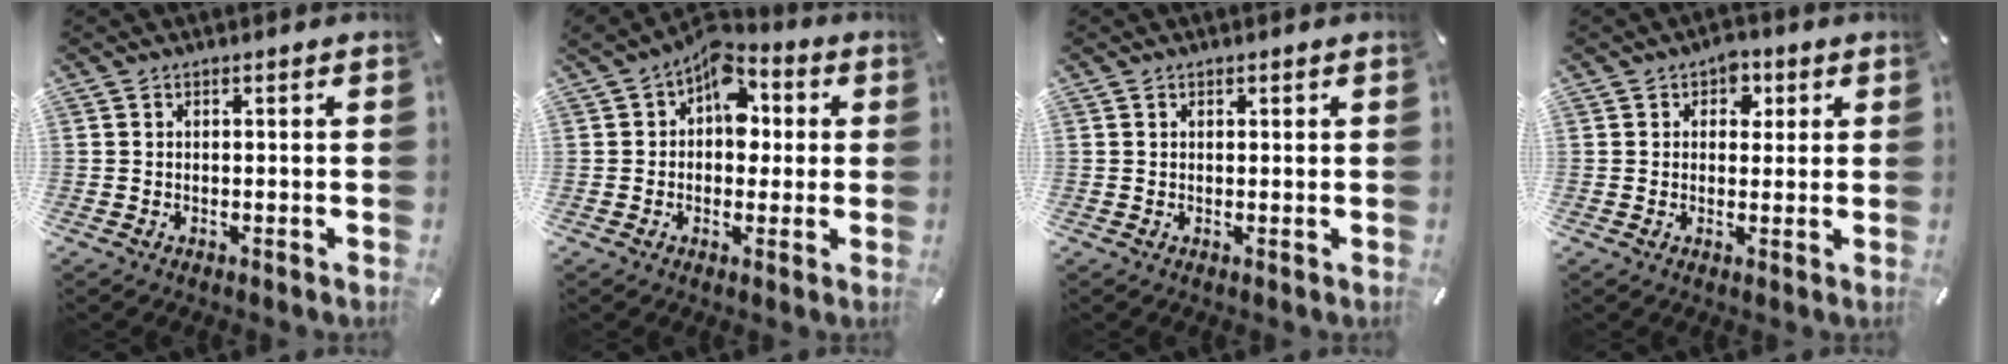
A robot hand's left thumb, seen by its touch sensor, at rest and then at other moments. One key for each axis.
{"total": 10.1, "fx": 2.7, "fy": 7.6, "fz": 6.1, "tx": -0.079, "ty": -0.020, "tz": 0.048}
{"total": 0.6, "fx": 0.4, "fy": 0.5, "fz": 0.2, "tx": -0.002, "ty": 0.002, "tz": 0.007}
{"total": 4.3, "fx": 1.6, "fy": 3.5, "fz": 2.1, "tx": -0.007, "ty": -0.006, "tz": 0.018}